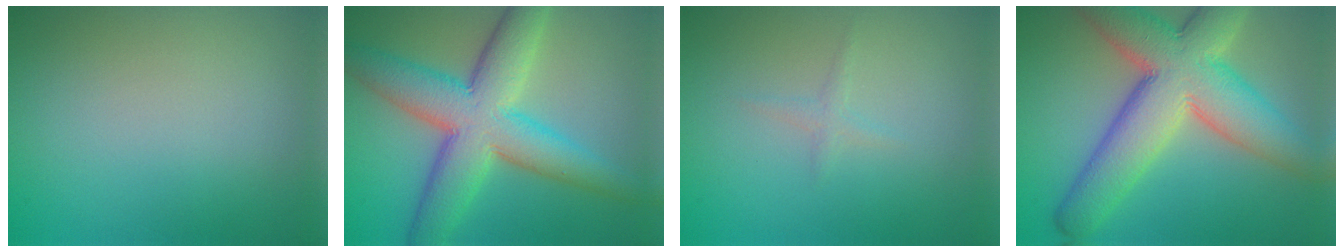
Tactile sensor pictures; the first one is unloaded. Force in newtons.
{"total": 9.7, "press": 9.7, "slide": 0.3}
{"total": 0.8, "press": 0.8, "slide": 0.1}
{"total": 11.1, "press": 11.1, "slide": 0.8}